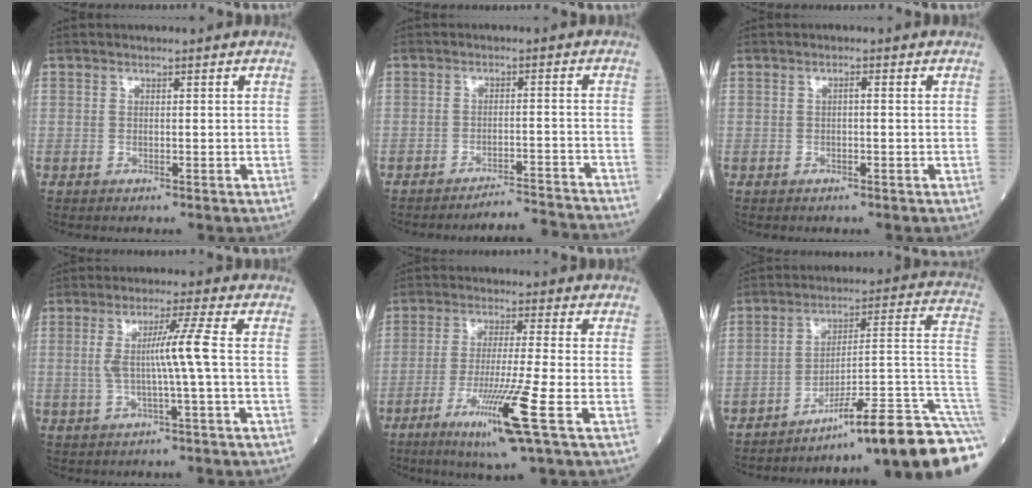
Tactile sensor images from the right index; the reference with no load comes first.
{"total": 6.9, "force": [-6.7, -1.6, -0.4], "torque": [0.015, 0.003, -0.096]}
{"total": 0.7, "force": [0.0, 0.1, 0.7], "torque": [-0.010, 0.003, -0.001]}
{"total": 6.0, "force": [-0.1, -1.3, 5.9], "torque": [-0.115, 0.006, 0.002]}
{"total": 11.0, "force": [-4.9, -1.2, 9.8], "torque": [-0.184, -0.033, -0.089]}
{"total": 20.5, "force": [-14.9, -0.9, 14.1], "torque": [-0.113, 0.033, -0.225]}